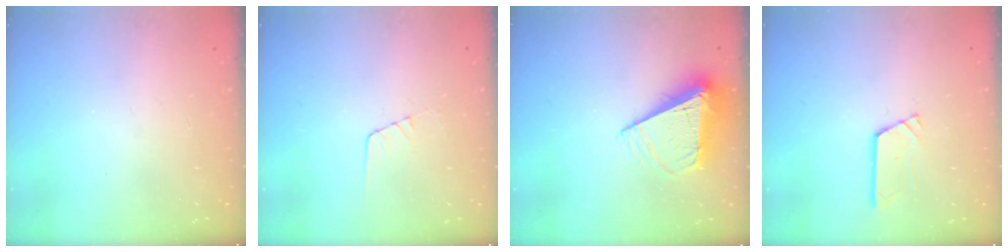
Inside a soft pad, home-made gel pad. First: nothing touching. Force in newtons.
{"total": 4.3, "press": 4.3, "slide": 0.2}
{"total": 10.4, "press": 10.4, "slide": 0.6}
{"total": 3.2, "press": 3.2, "slide": 0.3}